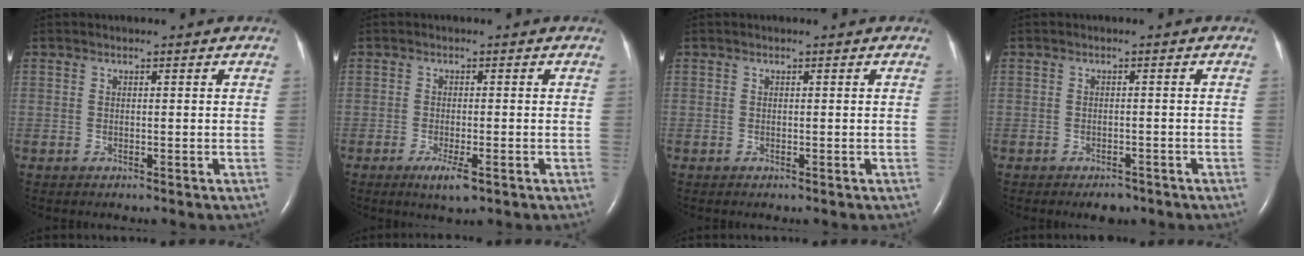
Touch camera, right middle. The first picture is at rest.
{"total": 3.6, "force": [-1.9, 0.7, 3.0], "torque": [-0.056, -0.007, -0.030]}
{"total": 0.0}
{"total": 2.3, "force": [-1.7, 1.1, 1.0], "torque": [-0.016, 0.000, -0.017]}